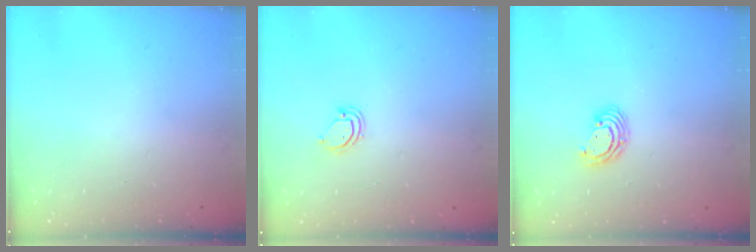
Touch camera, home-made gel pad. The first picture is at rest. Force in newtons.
{"total": 3.9, "press": 3.9, "slide": 0.4}
{"total": 5.3, "press": 5.3, "slide": 0.2}